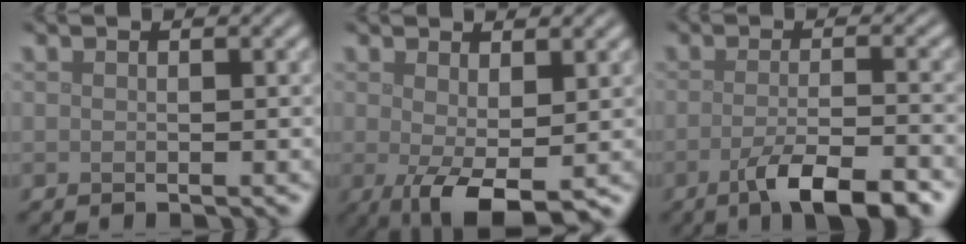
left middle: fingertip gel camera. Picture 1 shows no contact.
{"total": 4.3, "force": [-0.3, 1.5, 4.0], "torque": [-0.076, -0.011, -0.004]}
{"total": 5.5, "force": [-3.1, 1.2, 4.4], "torque": [-0.077, -0.004, -0.052]}